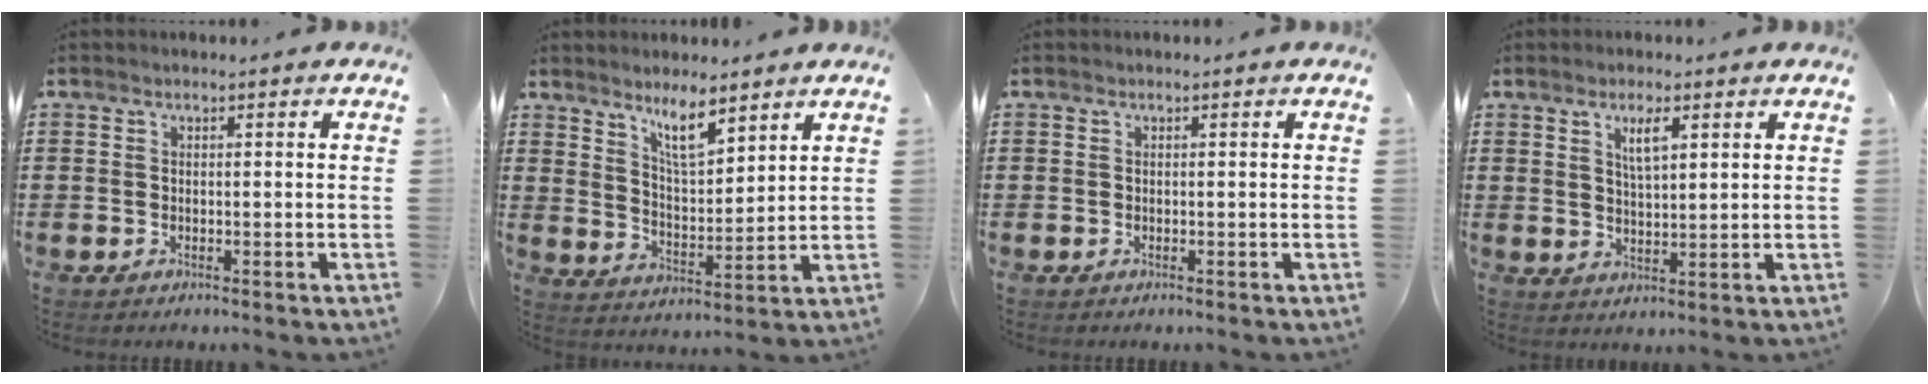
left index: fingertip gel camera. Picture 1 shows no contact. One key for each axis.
{"total": 6.8, "fx": 5.4, "fy": 1.2, "fz": 3.9, "tx": -0.076, "ty": -0.021, "tz": 0.093}
{"total": 0.0}
{"total": 4.0, "fx": 2.3, "fy": 1.0, "fz": 3.2, "tx": -0.059, "ty": 0.000, "tz": 0.038}